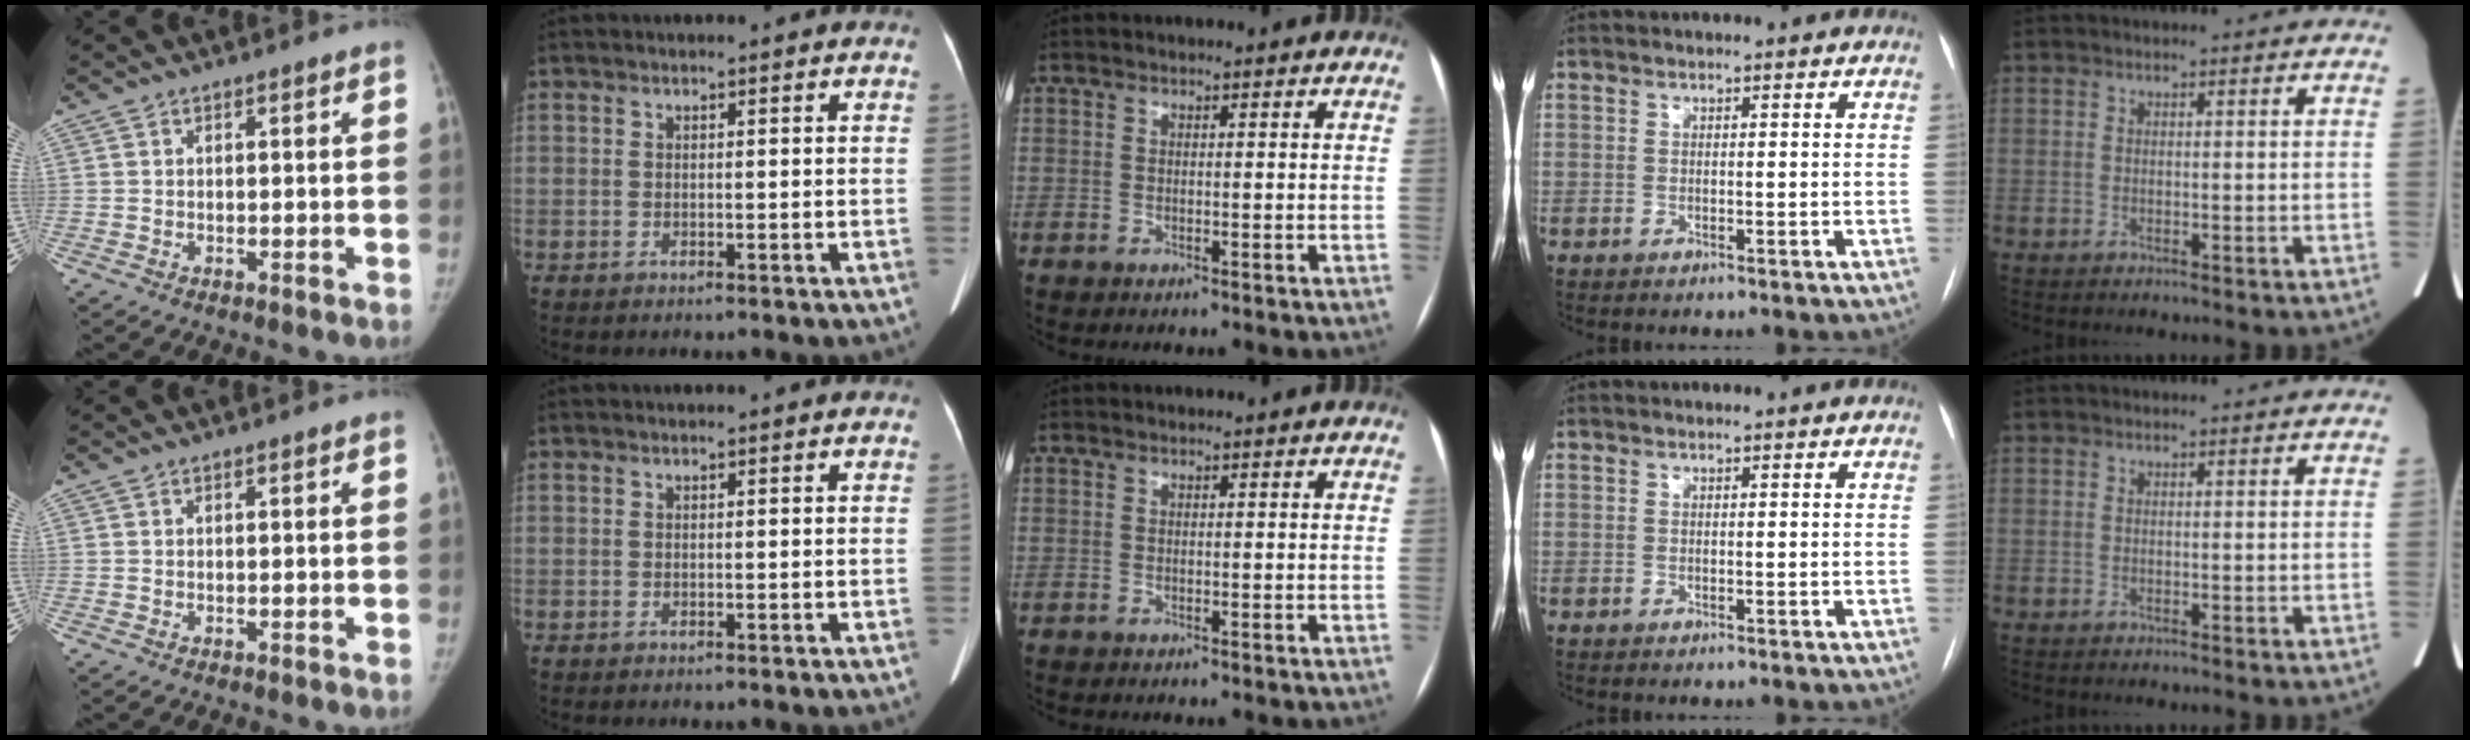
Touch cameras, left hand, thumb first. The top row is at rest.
{}